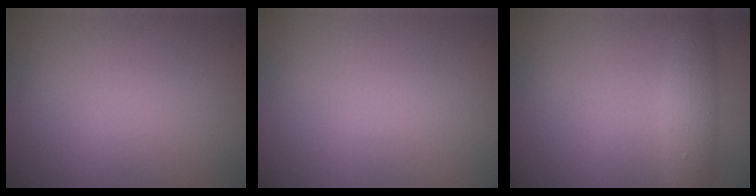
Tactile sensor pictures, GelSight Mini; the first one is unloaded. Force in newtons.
{"total": 0.0}
{"total": 2.8, "press": 2.8, "slide": 0.0}